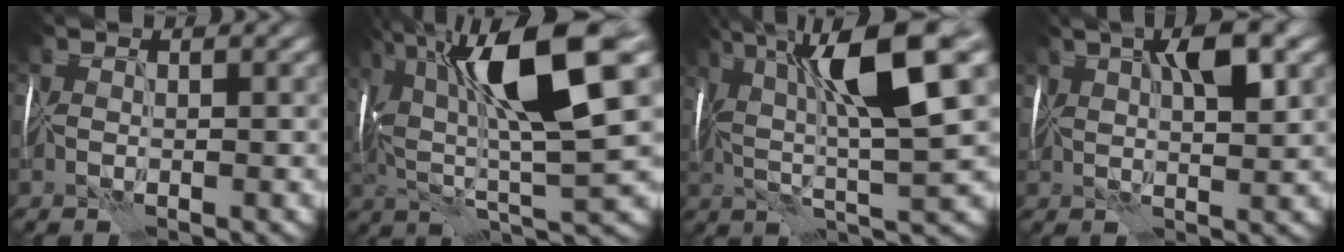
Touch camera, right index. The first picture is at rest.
{"total": 13.9, "force": [4.0, 3.8, 12.7], "torque": [-0.227, 0.016, 0.062]}
{"total": 12.7, "force": [3.8, 2.7, 11.8], "torque": [-0.211, 0.021, 0.064]}
{"total": 6.4, "force": [2.6, 2.1, 5.4], "torque": [-0.091, 0.013, 0.041]}